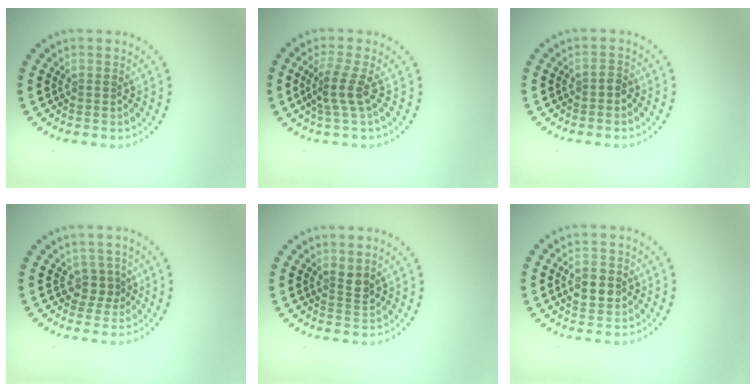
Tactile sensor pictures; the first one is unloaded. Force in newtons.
{"total": 2.5, "press": 1.8, "slide": 1.7}
{"total": 0.8, "press": 0.7, "slide": 0.4}
{"total": 1.8, "press": 1.2, "slide": 1.3}
{"total": 1.3, "press": 1.0, "slide": 0.8}
{"total": 3.1, "press": 3.0, "slide": 0.2}